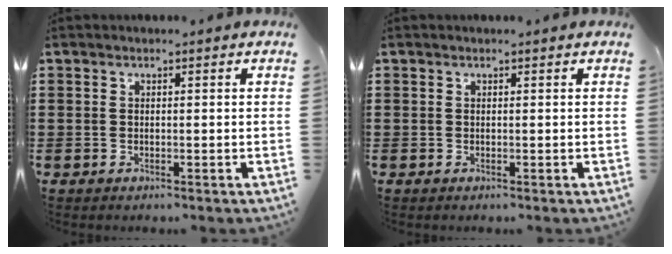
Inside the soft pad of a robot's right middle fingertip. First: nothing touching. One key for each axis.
{"total": 0.0}